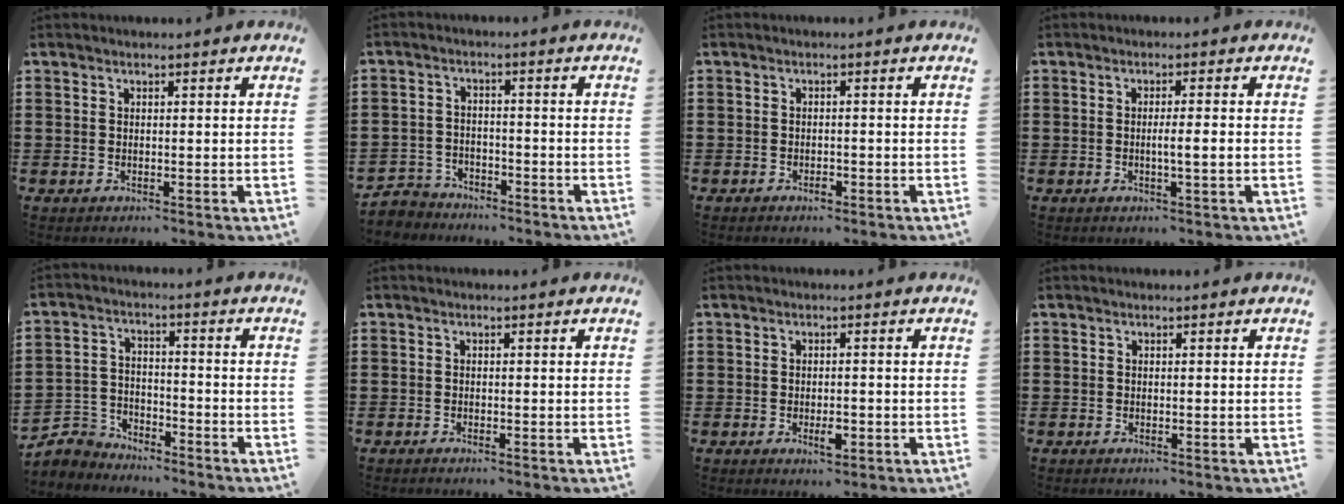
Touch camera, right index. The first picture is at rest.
{"total": 3.7, "force": [-3.5, 1.1, -0.3], "torque": [-0.012, 0.000, -0.078]}
{"total": 1.3, "force": [-1.1, 0.5, 0.5], "torque": [-0.014, -0.003, -0.021]}
{"total": 2.3, "force": [-0.4, -0.1, 2.2], "torque": [-0.039, -0.005, -0.010]}
{"total": 4.9, "force": [-4.5, 1.9, 0.4], "torque": [-0.041, -0.001, -0.102]}
{"total": 0.5, "force": [-0.5, 0.0, 0.1], "torque": [-0.003, -0.001, -0.011]}
{"total": 2.5, "force": [-0.9, 0.9, 2.1], "torque": [-0.039, 0.000, -0.016]}
{"total": 0.0}